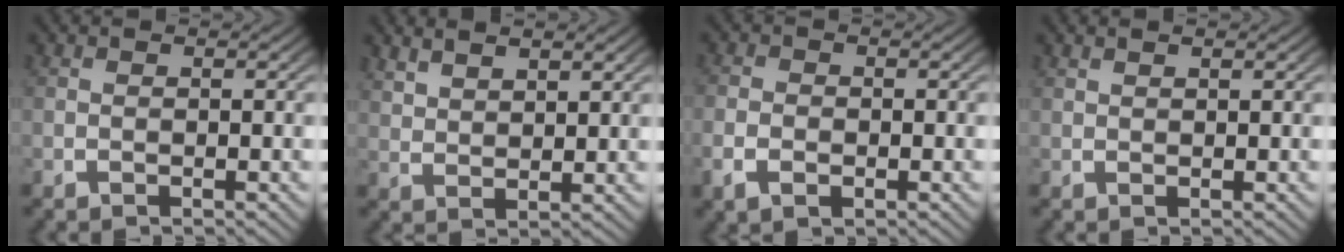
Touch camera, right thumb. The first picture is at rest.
{"total": 3.0, "force": [2.9, 0.4, 0.9], "torque": [-0.012, 0.007, 0.060]}
{"total": 2.2, "force": [-0.7, 1.6, 1.2], "torque": [-0.025, -0.005, -0.014]}
{"total": 0.7, "force": [0.7, -0.1, 0.1], "torque": [-0.003, 0.000, 0.017]}